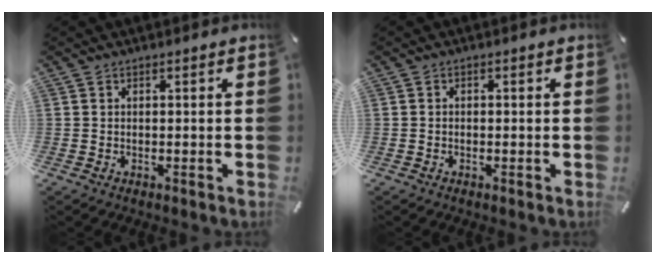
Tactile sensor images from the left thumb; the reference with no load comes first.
{"total": 0.7, "force": [-0.4, 0.4, 0.4], "torque": [-0.007, 0.001, -0.009]}